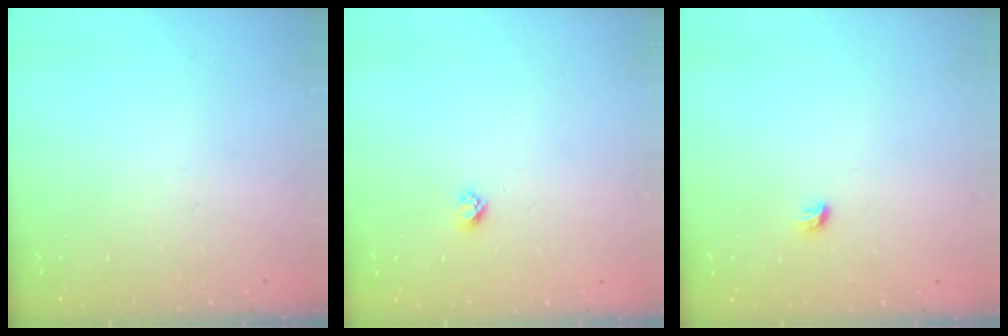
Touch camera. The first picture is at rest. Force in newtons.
{"total": 2.7, "press": 2.6, "slide": 0.3}
{"total": 3.6, "press": 3.5, "slide": 1.0}